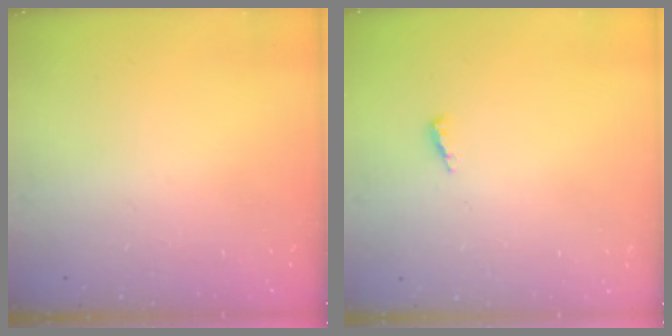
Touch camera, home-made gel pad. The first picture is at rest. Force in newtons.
{"total": 2.5, "press": 2.5, "slide": 0.2}